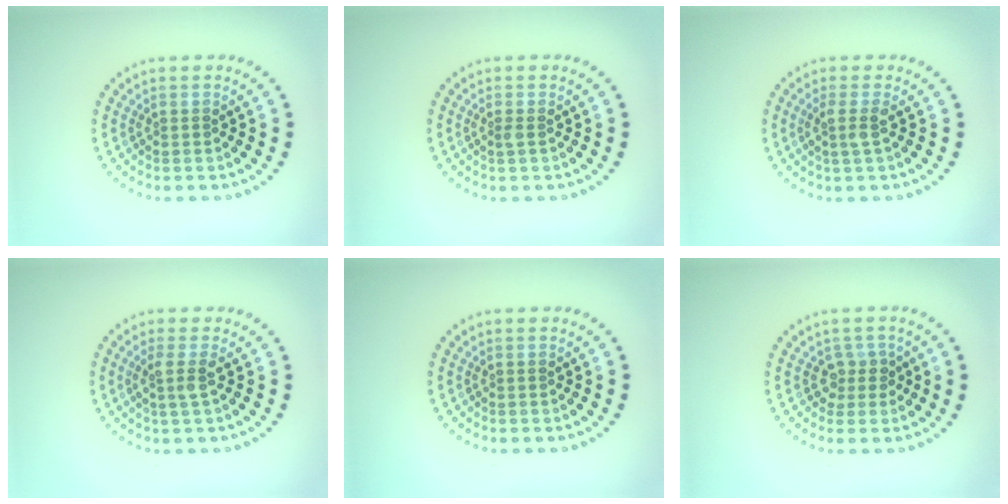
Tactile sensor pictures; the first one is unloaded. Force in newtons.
{"total": 0.6, "press": 0.5, "slide": 0.3}
{"total": 1.6, "press": 1.3, "slide": 1.1}
{"total": 1.8, "press": 1.3, "slide": 1.2}
{"total": 0.0}
{"total": 1.9, "press": 1.4, "slide": 1.3}